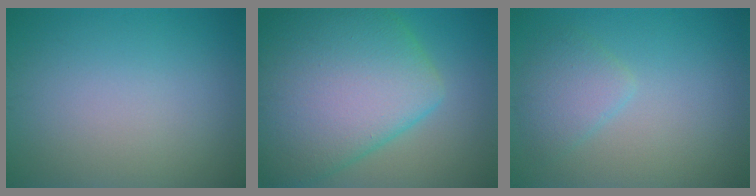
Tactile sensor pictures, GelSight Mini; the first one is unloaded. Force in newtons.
{"total": 13.4, "press": 13.4, "slide": 0.6}
{"total": 2.5, "press": 2.5, "slide": 0.2}